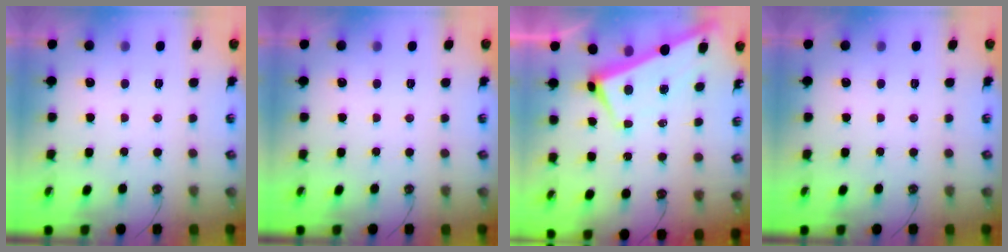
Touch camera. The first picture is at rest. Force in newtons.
{"total": 0.0}
{"total": 1.6, "press": 1.2, "slide": 1.0}
{"total": 0.0}